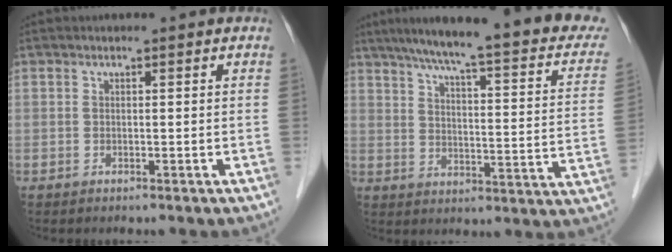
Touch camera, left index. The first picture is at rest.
{"total": 25.6, "force": [20.9, 2.6, 14.5], "torque": [-0.207, -0.021, 0.256]}